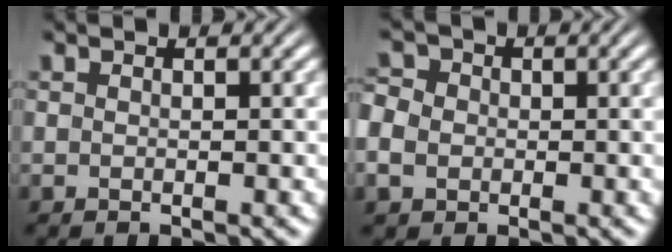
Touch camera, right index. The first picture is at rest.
{"total": 4.3, "force": [-0.4, 4.0, 1.7], "torque": [-0.048, -0.010, -0.010]}